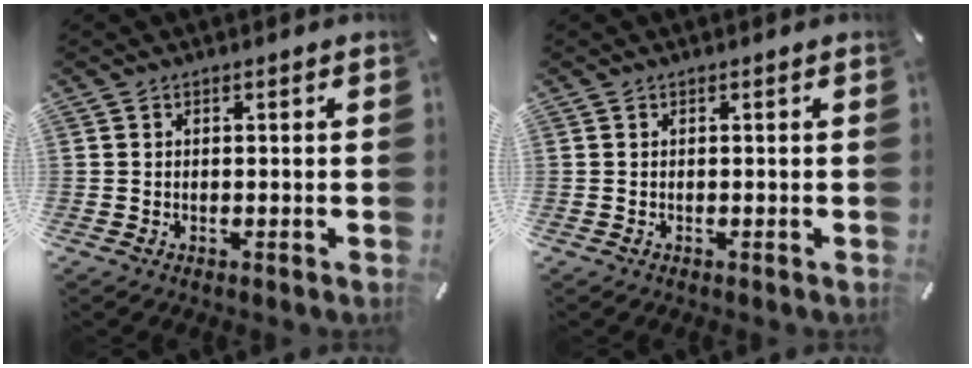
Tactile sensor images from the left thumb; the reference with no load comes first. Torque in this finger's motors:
{"motor_torque": [-0.11, -0.11, 0.00, 0.00, 0.00]}